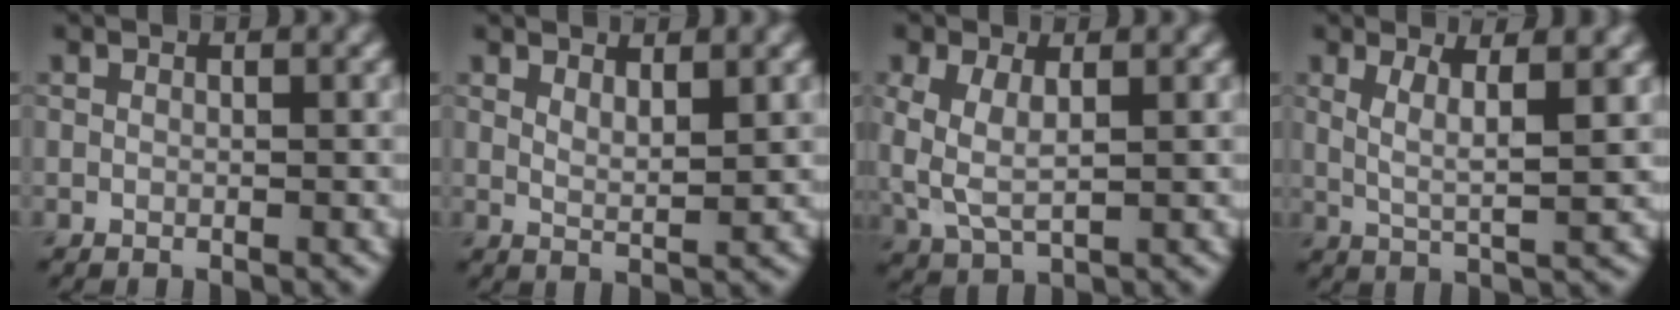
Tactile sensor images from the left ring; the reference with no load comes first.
{"total": 2.2, "force": [1.5, 0.4, 1.5], "torque": [-0.023, -0.004, 0.026]}
{"total": 4.2, "force": [0.6, 2.3, 3.4], "torque": [-0.086, -0.001, 0.015]}
{"total": 3.9, "force": [1.5, 0.9, 3.5], "torque": [-0.066, -0.005, 0.030]}